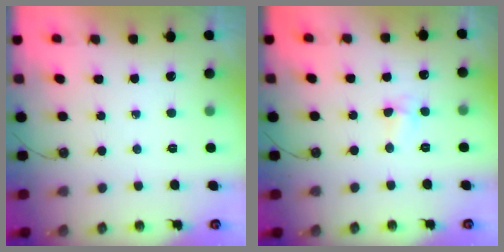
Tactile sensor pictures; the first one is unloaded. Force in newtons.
{"total": 5.0, "press": 5.0, "slide": 0.6}